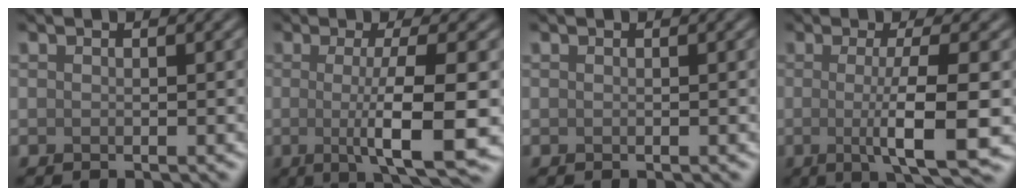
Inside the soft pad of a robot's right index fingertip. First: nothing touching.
{"total": 8.2, "force": [-0.8, 1.7, 8.0], "torque": [-0.118, -0.011, -0.012]}
{"total": 0.0}
{"total": 7.3, "force": [-0.8, 1.5, 7.1], "torque": [-0.108, -0.011, -0.012]}